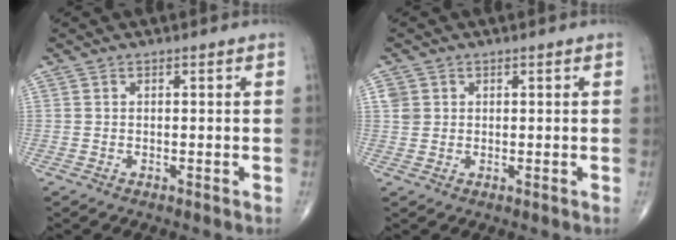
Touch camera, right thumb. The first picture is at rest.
{"total": 2.5, "force": [0.7, 2.3, 0.8], "torque": [-0.004, -0.001, 0.015]}